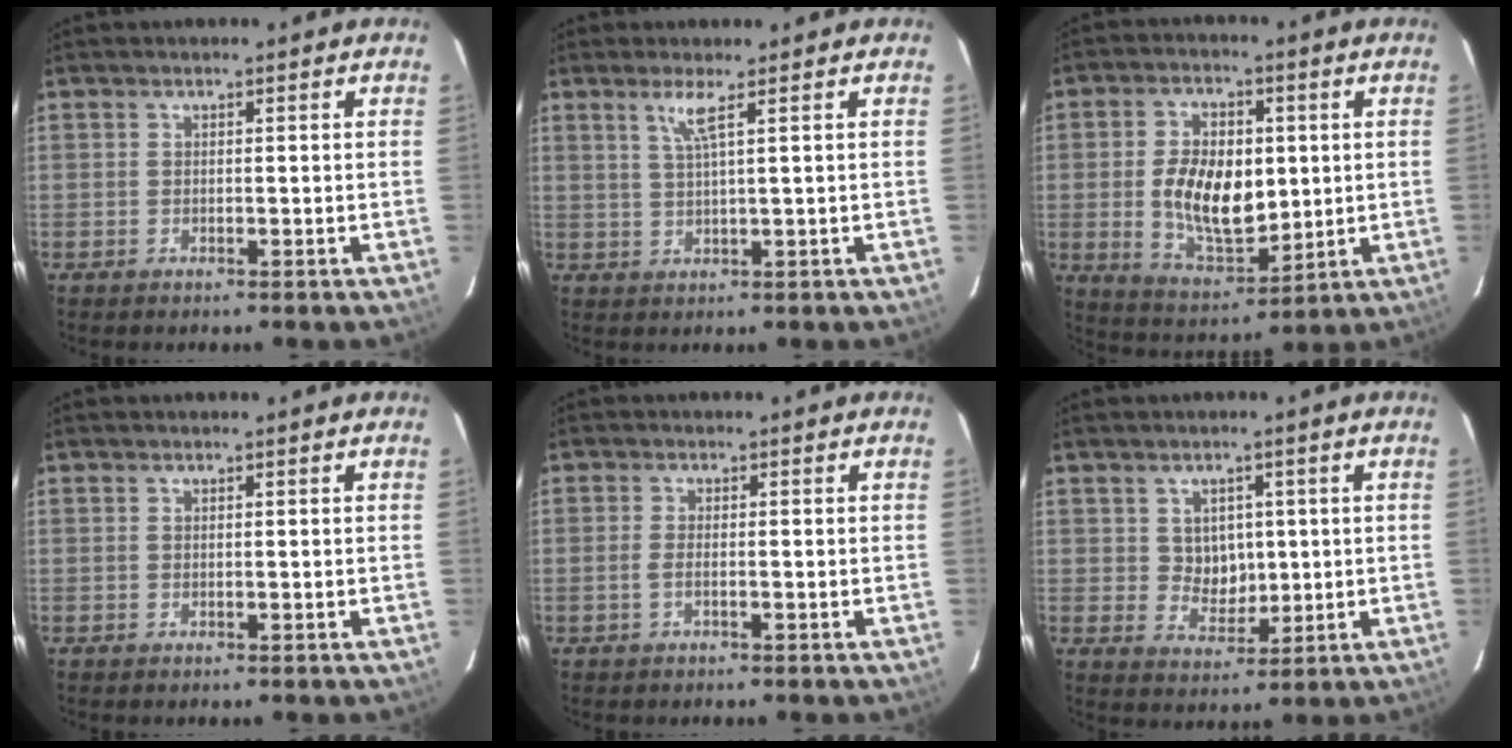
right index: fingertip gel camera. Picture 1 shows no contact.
{"total": 3.2, "force": [1.7, -0.7, 2.6], "torque": [-0.048, -0.007, 0.036]}
{"total": 13.5, "force": [0.2, 7.6, 11.1], "torque": [-0.208, 0.000, 0.020]}
{"total": 0.0}
{"total": 1.7, "force": [-0.6, 0.4, 1.6], "torque": [-0.035, -0.001, -0.012]}
{"total": 5.3, "force": [1.0, 4.6, 2.3], "torque": [-0.035, 0.004, 0.027]}